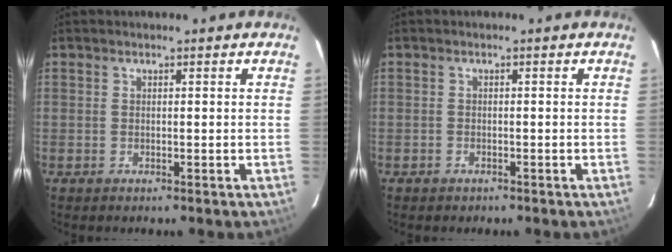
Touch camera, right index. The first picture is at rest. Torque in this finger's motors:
{"motor_torque": [0.04, -0.23, -0.22, -0.07]}